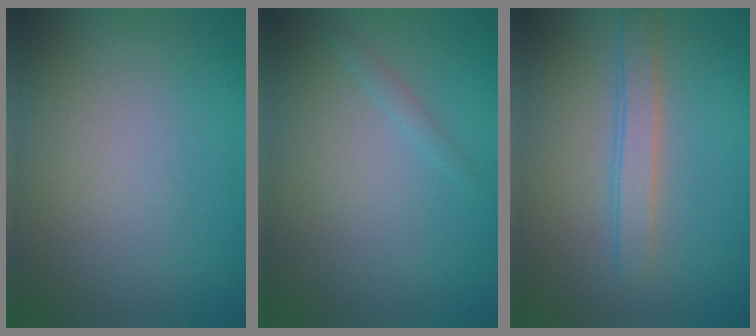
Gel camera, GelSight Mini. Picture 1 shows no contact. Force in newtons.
{"total": 0.7, "press": 0.7, "slide": 0.0}
{"total": 2.4, "press": 2.4, "slide": 0.2}